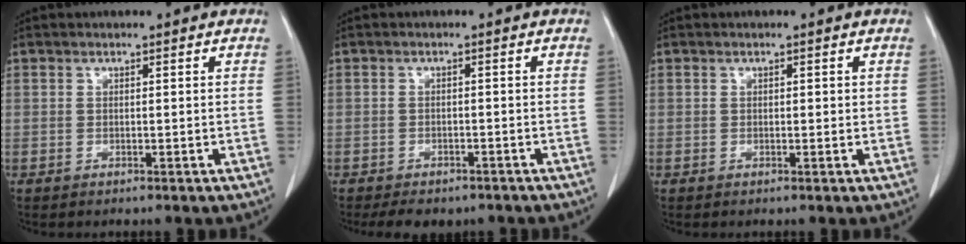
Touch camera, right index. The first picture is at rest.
{"total": 6.2, "force": [-4.9, 3.0, 2.2], "torque": [-0.026, 0.003, -0.059]}
{"total": 0.7, "force": [0.1, 0.3, 0.6], "torque": [-0.006, 0.001, 0.003]}